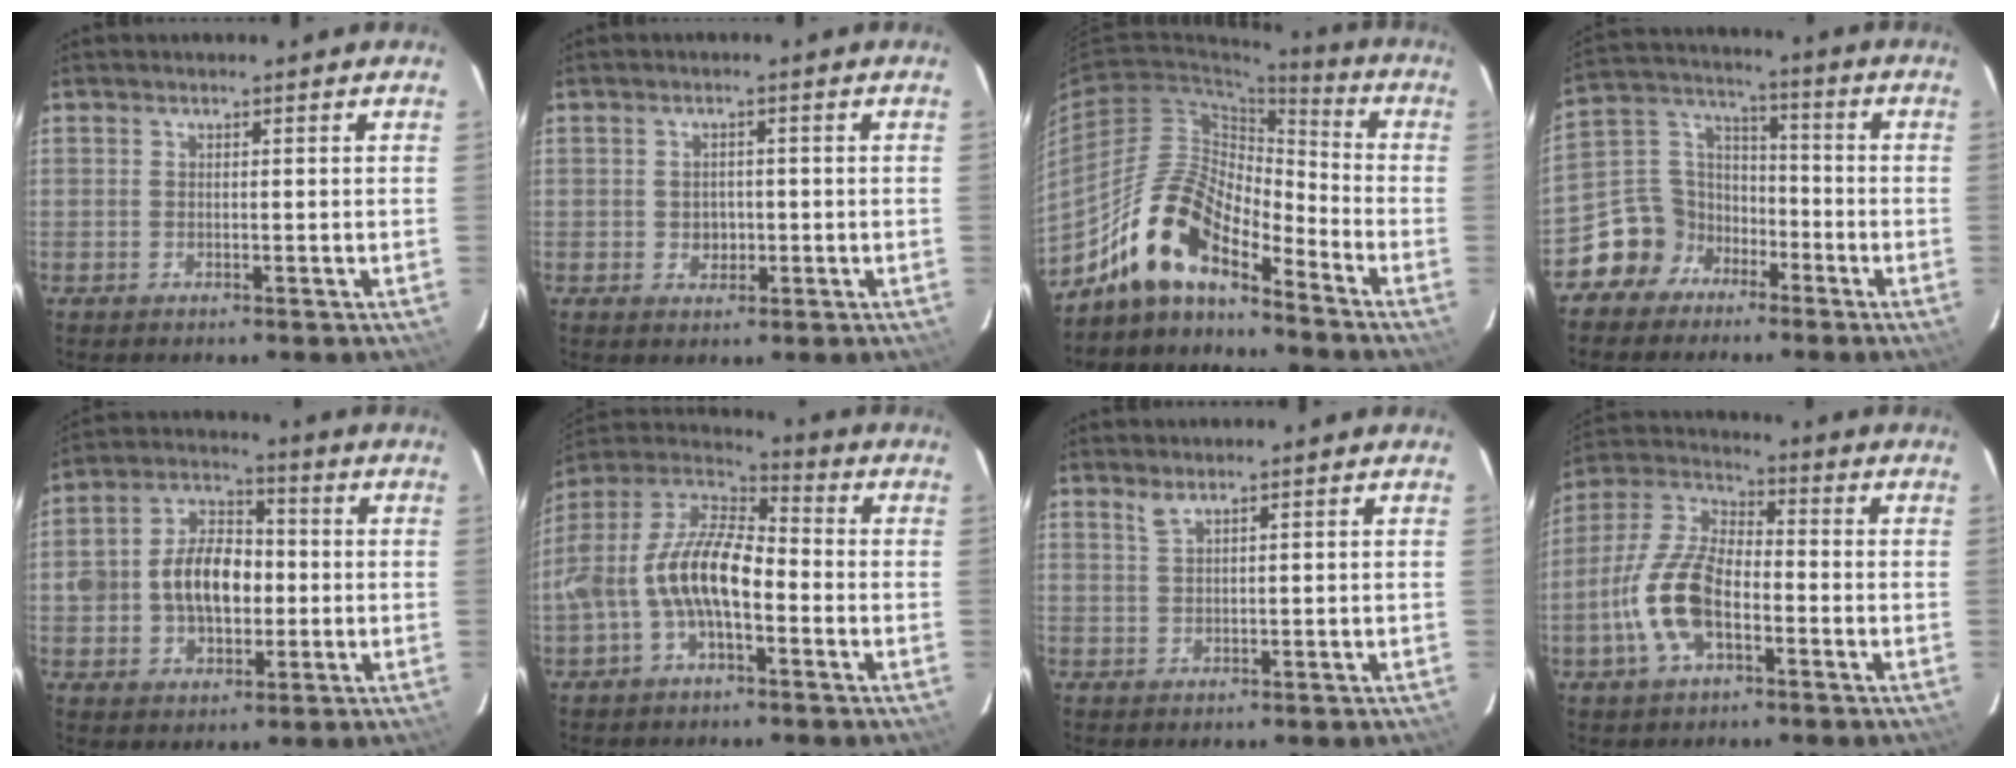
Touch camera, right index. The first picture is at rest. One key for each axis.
{"total": 2.8, "fx": -0.4, "fy": 2.5, "fz": 1.2, "tx": -0.020, "ty": 0.005, "tz": -0.001}
{"total": 13.3, "fx": -10.6, "fy": 4.2, "fz": 6.9, "tx": -0.132, "ty": 0.014, "tz": -0.212}
{"total": 10.7, "fx": -6.8, "fy": 8.2, "fz": 1.5, "tx": -0.048, "ty": 0.055, "tz": -0.126}
{"total": 12.3, "fx": -0.9, "fy": 8.3, "fz": 9.1, "tx": -0.176, "ty": 0.028, "tz": -0.012}
{"total": 14.4, "fx": -3.5, "fy": 6.2, "fz": 12.6, "tx": -0.250, "ty": 0.011, "tz": -0.069}
{"total": 1.4, "fx": 1.2, "fy": 0.0, "fz": 0.8, "tx": -0.018, "ty": 0.001, "tz": 0.025}
{"total": 13.0, "fx": -4.4, "fy": 6.1, "fz": 10.6, "tx": -0.230, "ty": 0.006, "tz": -0.086}